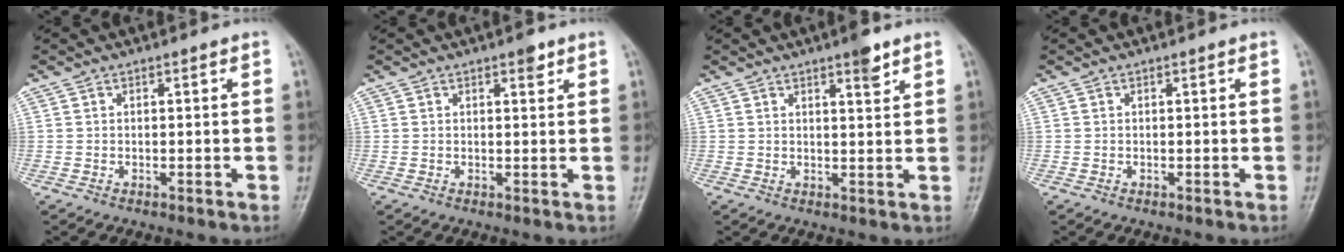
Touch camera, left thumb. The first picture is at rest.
{"total": 2.0, "force": [1.3, 0.8, 1.3], "torque": [-0.012, -0.005, 0.015]}
{"total": 3.6, "force": [2.5, 0.7, 2.6], "torque": [-0.032, -0.015, 0.035]}
{"total": 0.0}